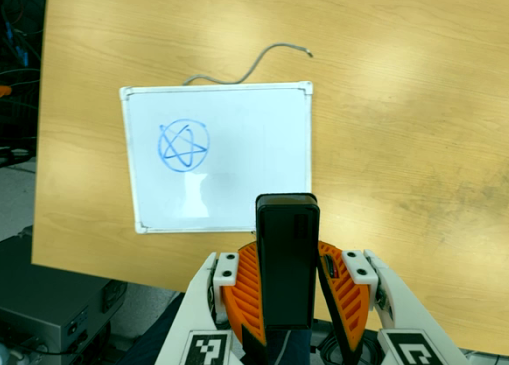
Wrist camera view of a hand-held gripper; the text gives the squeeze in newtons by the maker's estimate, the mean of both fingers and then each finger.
{"total": 5.2, "left": 4.6, "right": 5.8}